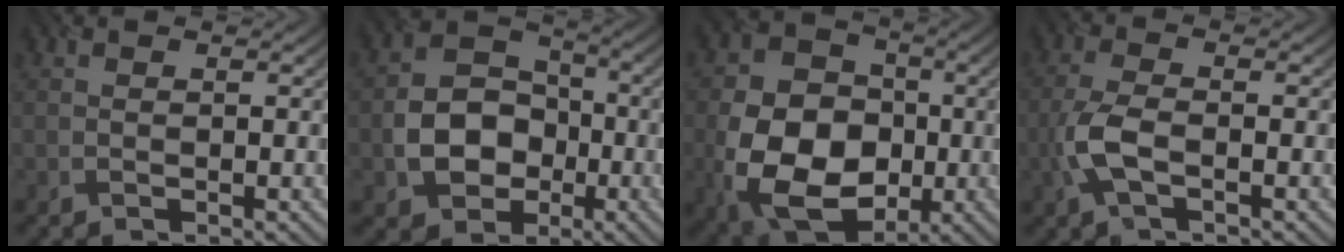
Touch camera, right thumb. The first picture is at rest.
{"total": 8.8, "force": [-2.4, 7.0, 4.8], "torque": [-0.095, -0.007, -0.053]}
{"total": 14.7, "force": [-3.3, 10.7, 9.6], "torque": [-0.206, -0.027, -0.068]}
{"total": 4.9, "force": [-1.7, 2.1, 4.2], "torque": [-0.107, -0.001, -0.043]}